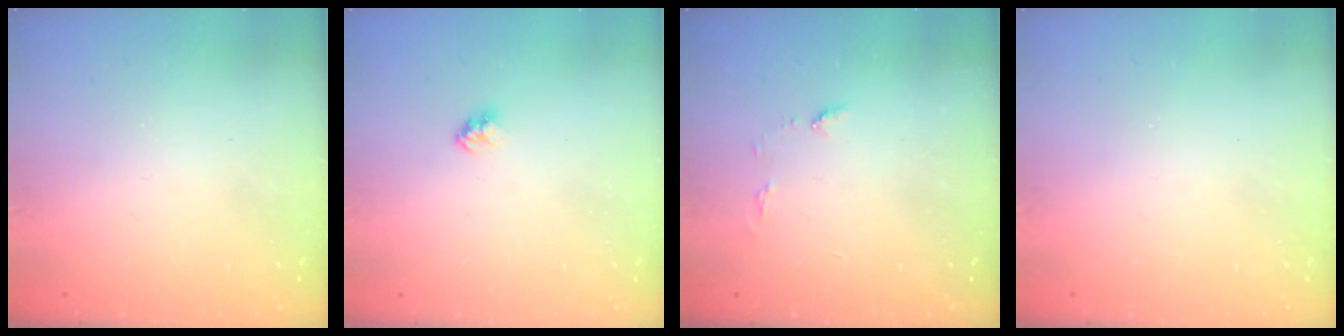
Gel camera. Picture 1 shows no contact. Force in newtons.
{"total": 2.4, "press": 2.4, "slide": 0.2}
{"total": 5.4, "press": 5.4, "slide": 0.6}
{"total": 0.0}